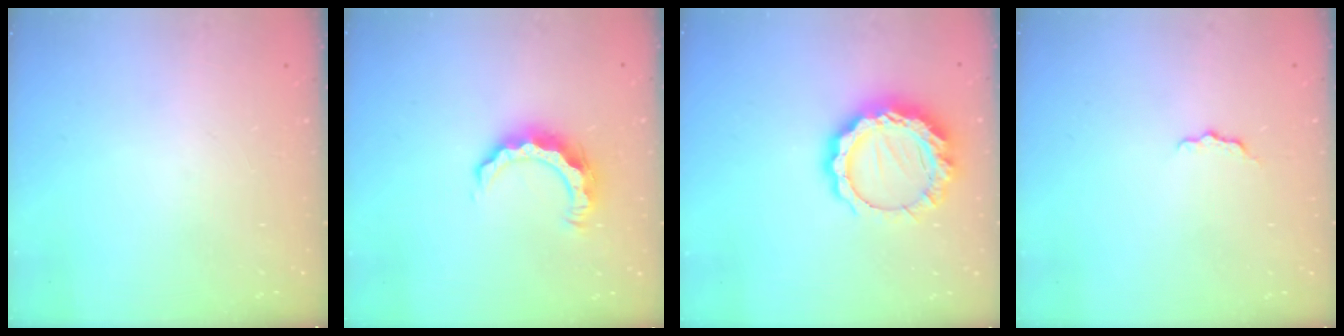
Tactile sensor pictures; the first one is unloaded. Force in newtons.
{"total": 8.4, "press": 8.3, "slide": 0.8}
{"total": 15.0, "press": 14.9, "slide": 1.2}
{"total": 3.1, "press": 3.1, "slide": 0.2}